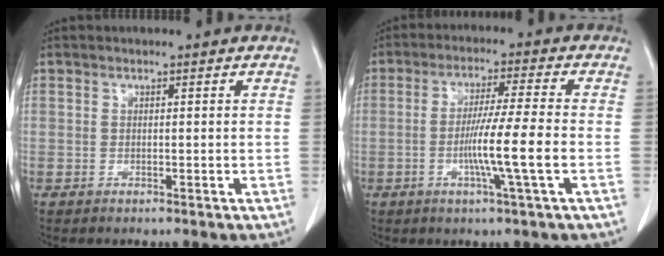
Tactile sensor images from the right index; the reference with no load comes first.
{"total": 8.7, "force": [-2.1, -1.3, 8.3], "torque": [-0.151, -0.009, -0.040]}